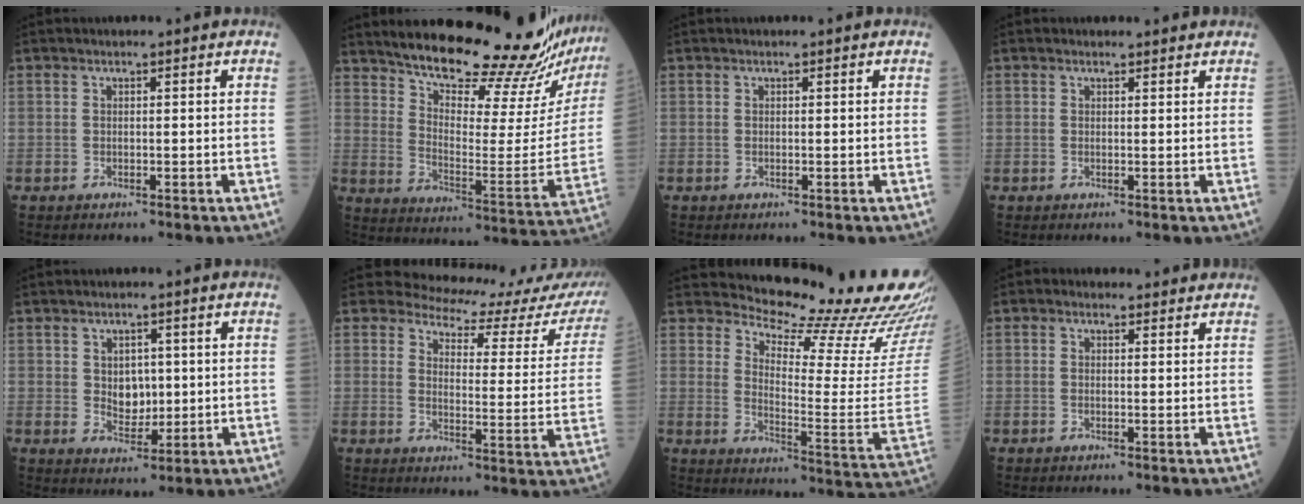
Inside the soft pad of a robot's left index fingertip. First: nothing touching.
{"total": 24.4, "force": [22.2, 0.8, 10.2], "torque": [-0.151, -0.090, 0.300]}
{"total": 0.0}
{"total": 1.4, "force": [1.3, 0.4, 0.0], "torque": [-0.001, 0.003, 0.013]}
{"total": 3.9, "force": [0.7, 2.8, 2.6], "torque": [-0.037, 0.002, 0.020]}
{"total": 16.6, "force": [16.0, 3.1, 3.0], "torque": [-0.006, -0.086, 0.155]}
{"total": 21.7, "force": [20.7, 1.1, 6.6], "torque": [-0.100, -0.132, 0.244]}
{"total": 2.2, "force": [1.7, 1.4, 0.6], "torque": [0.000, 0.017, 0.019]}